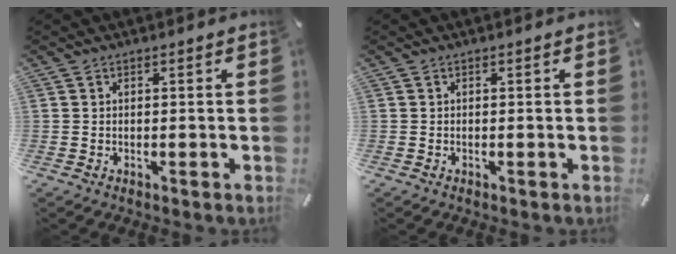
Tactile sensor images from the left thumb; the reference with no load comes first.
{"total": 0.0}